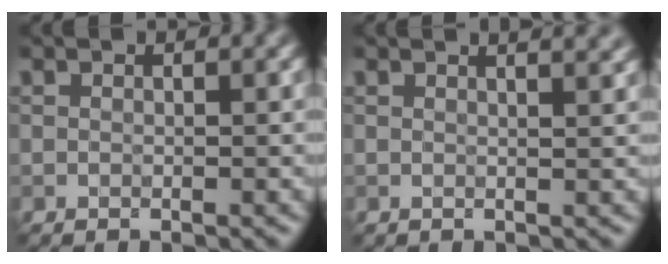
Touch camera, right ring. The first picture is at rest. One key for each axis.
{"total": 4.3, "fx": 3.0, "fy": 2.0, "fz": 2.5, "tx": 0.001, "ty": 0.031, "tz": 0.004}